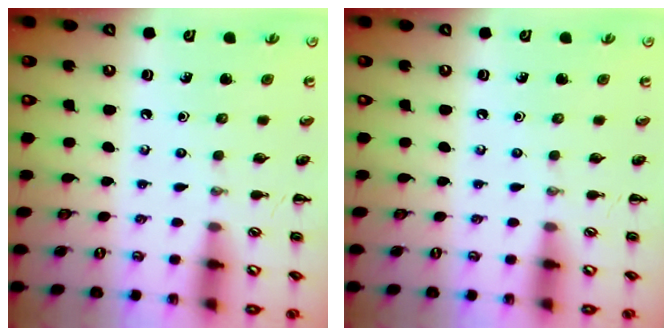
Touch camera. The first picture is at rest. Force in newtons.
{"total": 0.0}